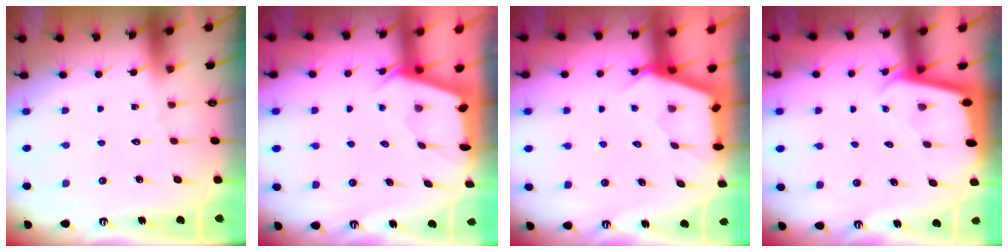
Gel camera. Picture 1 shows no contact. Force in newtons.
{"total": 2.1, "press": 2.1, "slide": 0.3}
{"total": 2.6, "press": 2.6, "slide": 0.4}
{"total": 1.9, "press": 1.9, "slide": 0.1}